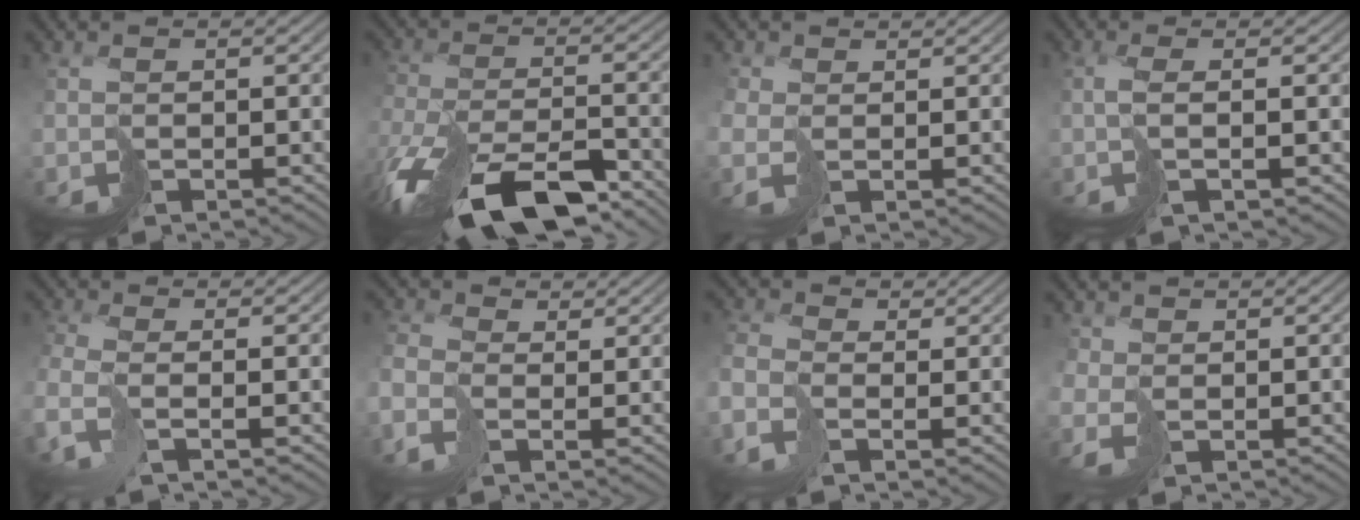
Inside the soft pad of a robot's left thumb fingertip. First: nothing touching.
{"total": 14.6, "force": [-9.8, 5.9, 9.0], "torque": [-0.215, -0.033, -0.158]}
{"total": 2.5, "force": [0.2, 1.8, 1.8], "torque": [-0.066, -0.003, 0.001]}
{"total": 3.4, "force": [-0.1, 0.8, 3.3], "torque": [-0.064, 0.003, -0.007]}
{"total": 3.9, "force": [-0.8, 1.7, 3.4], "torque": [-0.089, -0.004, -0.031]}
{"total": 4.4, "force": [-0.8, 2.8, 3.3], "torque": [-0.098, 0.001, -0.031]}
{"total": 4.5, "force": [-1.3, 2.7, 3.3], "torque": [-0.097, -0.004, -0.042]}
{"total": 3.1, "force": [-0.6, 2.4, 1.8], "torque": [-0.066, -0.009, -0.014]}